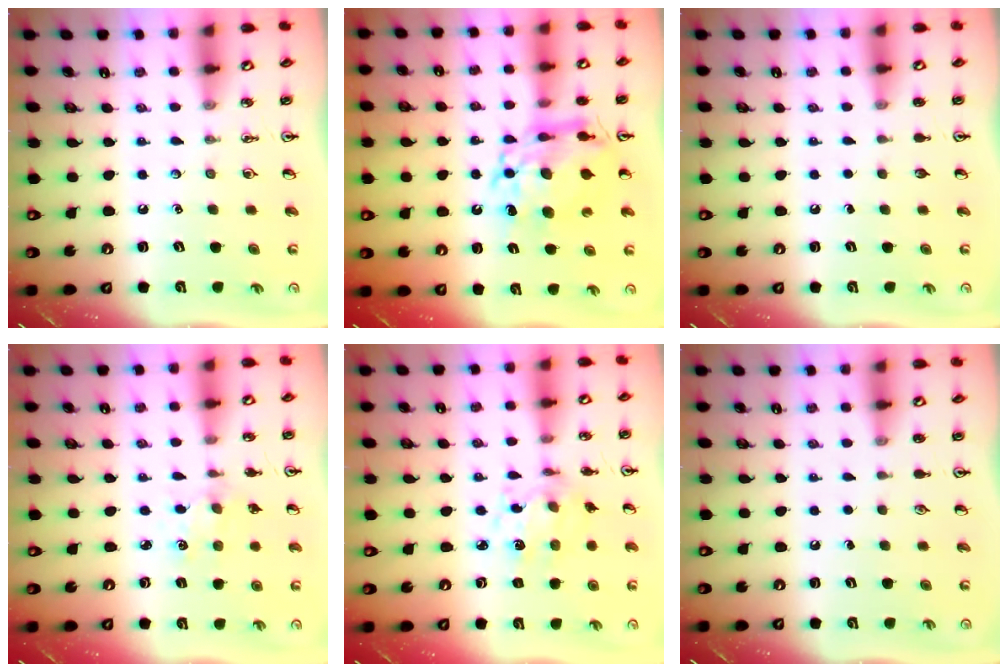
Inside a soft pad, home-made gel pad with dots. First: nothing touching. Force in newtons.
{"total": 13.8, "press": 13.8, "slide": 1.4}
{"total": 0.0}
{"total": 2.5, "press": 2.5, "slide": 0.5}
{"total": 7.5, "press": 7.4, "slide": 1.6}
{"total": 0.0}